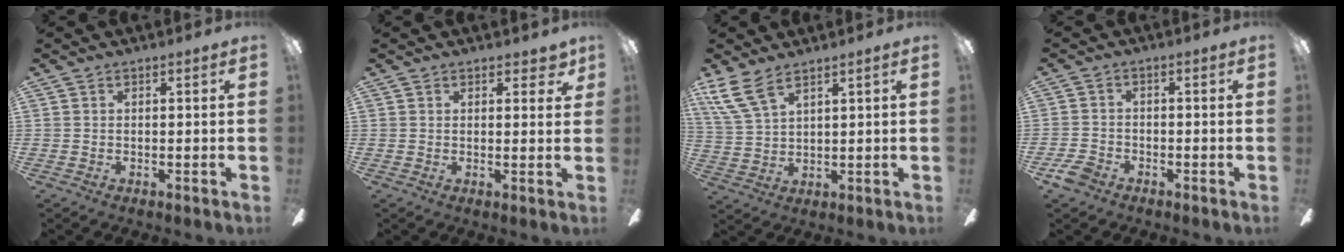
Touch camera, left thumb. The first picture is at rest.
{"total": 3.1, "force": [2.2, 1.5, 1.6], "torque": [-0.011, -0.005, 0.034]}
{"total": 8.3, "force": [6.1, 2.8, 4.9], "torque": [-0.115, -0.021, 0.118]}
{"total": 4.4, "force": [-3.0, 2.5, 1.9], "torque": [-0.051, 0.013, -0.062]}